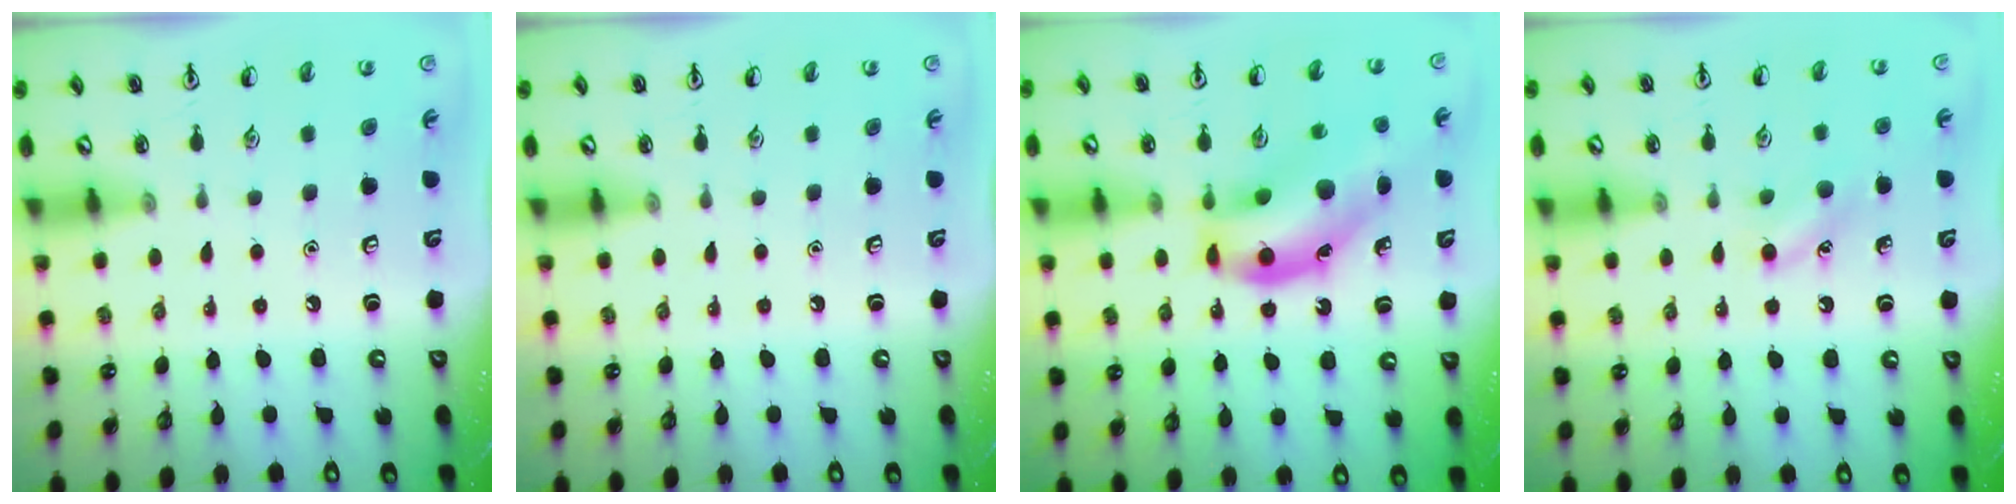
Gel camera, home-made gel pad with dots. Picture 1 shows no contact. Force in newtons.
{"total": 0.0}
{"total": 15.9, "press": 15.6, "slide": 3.2}
{"total": 8.0, "press": 7.8, "slide": 1.8}